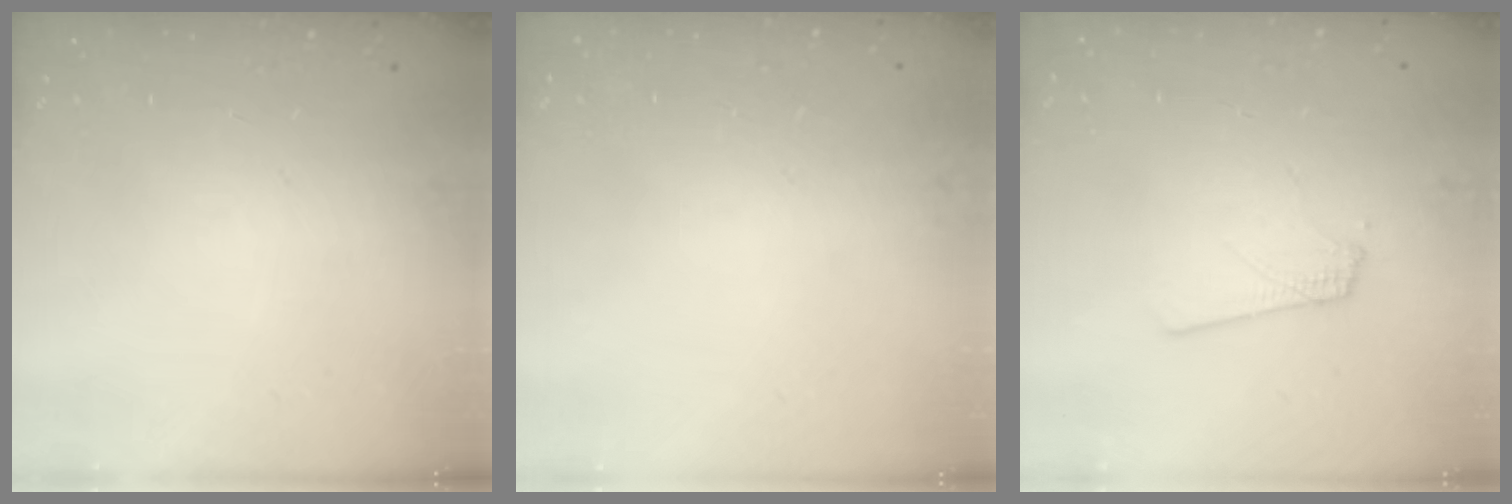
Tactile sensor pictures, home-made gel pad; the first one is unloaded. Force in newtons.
{"total": 0.0}
{"total": 1.8, "press": 1.8, "slide": 0.1}